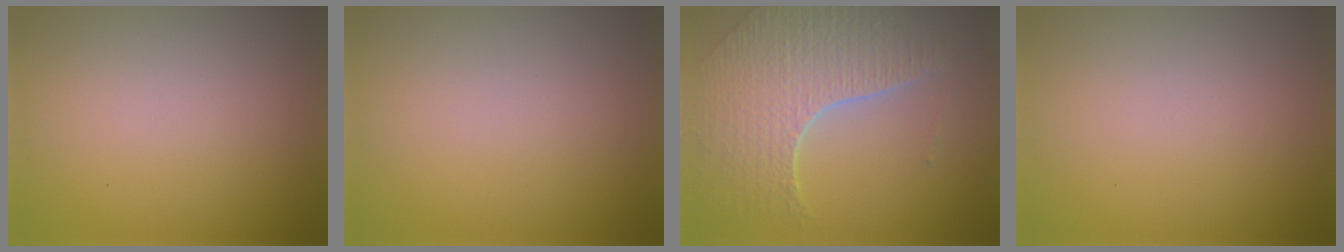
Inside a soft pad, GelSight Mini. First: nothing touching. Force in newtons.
{"total": 0.0}
{"total": 6.9, "press": 4.9, "slide": 4.9}
{"total": 0.0}